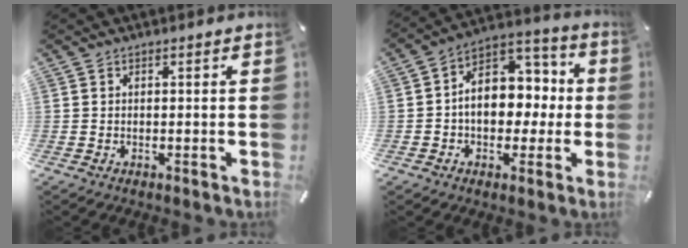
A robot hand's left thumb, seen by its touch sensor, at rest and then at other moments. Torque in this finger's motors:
{"motor_torque": [0.90, 1.60, 0.47, -0.25, 0.34]}